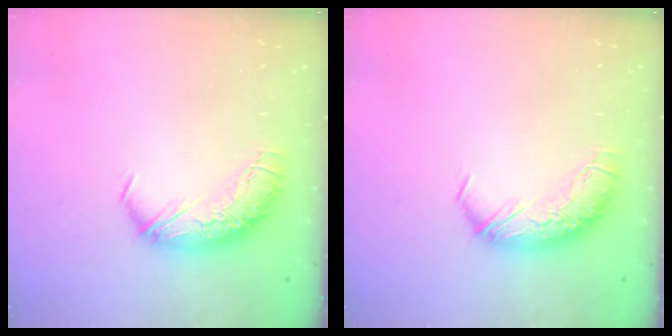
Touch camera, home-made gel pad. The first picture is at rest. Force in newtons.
{"total": 0.0}